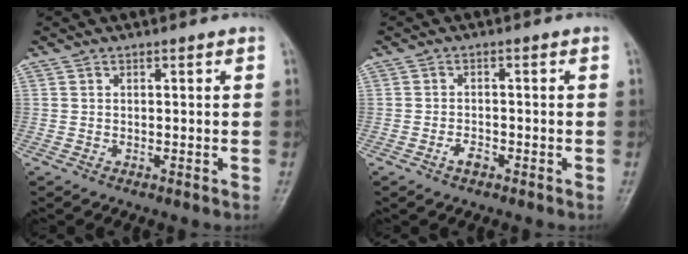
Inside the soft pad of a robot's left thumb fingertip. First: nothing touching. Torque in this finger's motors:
{"motor_torque": [-0.10, 0.13, 0.31, 0.14, 0.00]}